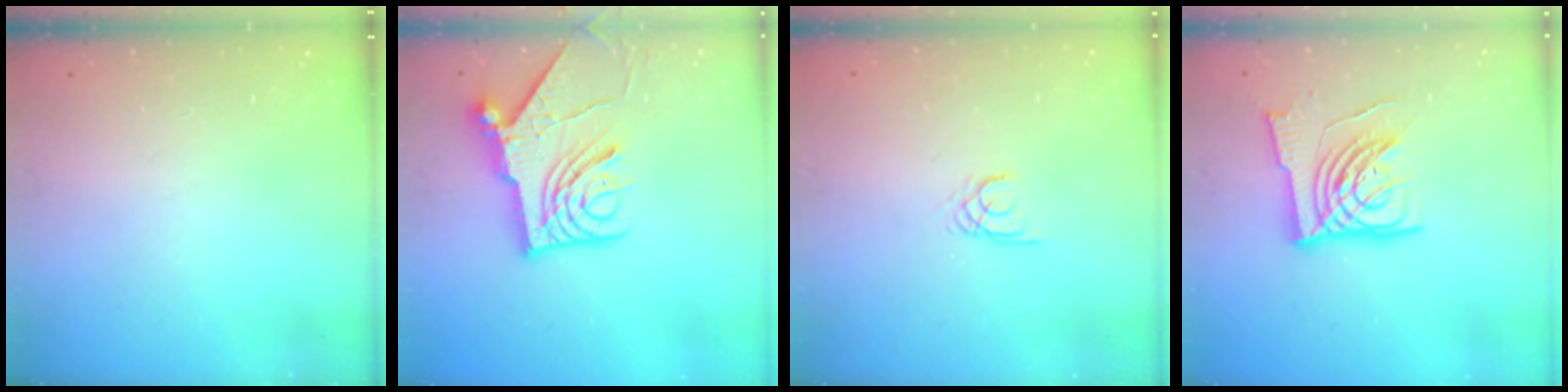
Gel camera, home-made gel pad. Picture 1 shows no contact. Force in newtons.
{"total": 13.7, "press": 13.6, "slide": 1.5}
{"total": 1.7, "press": 1.7, "slide": 0.2}
{"total": 12.4, "press": 12.2, "slide": 2.0}